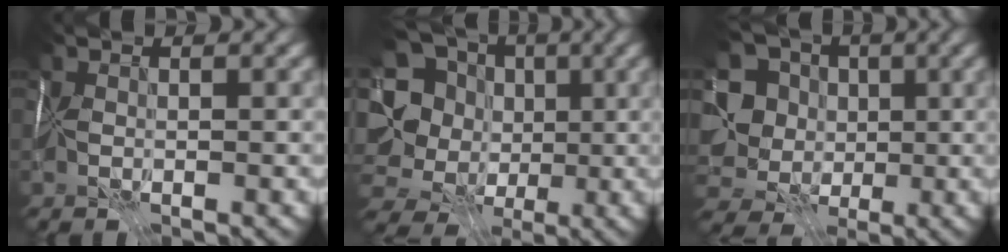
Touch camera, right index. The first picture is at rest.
{"total": 13.9, "force": [-0.1, 12.8, 5.4], "torque": [-0.137, 0.009, -0.006]}
{"total": 10.2, "force": [0.3, 9.2, 4.4], "torque": [-0.106, 0.010, -0.007]}